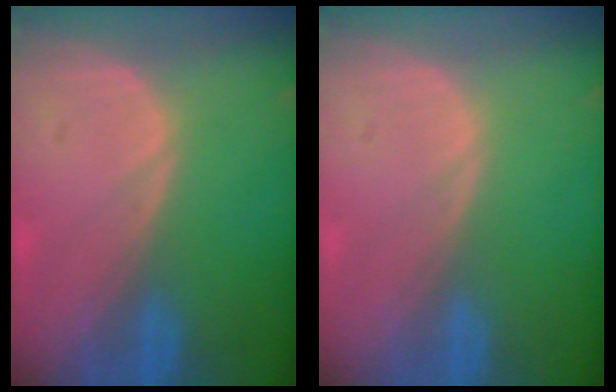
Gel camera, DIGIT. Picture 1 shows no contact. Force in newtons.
{"total": 0.0}